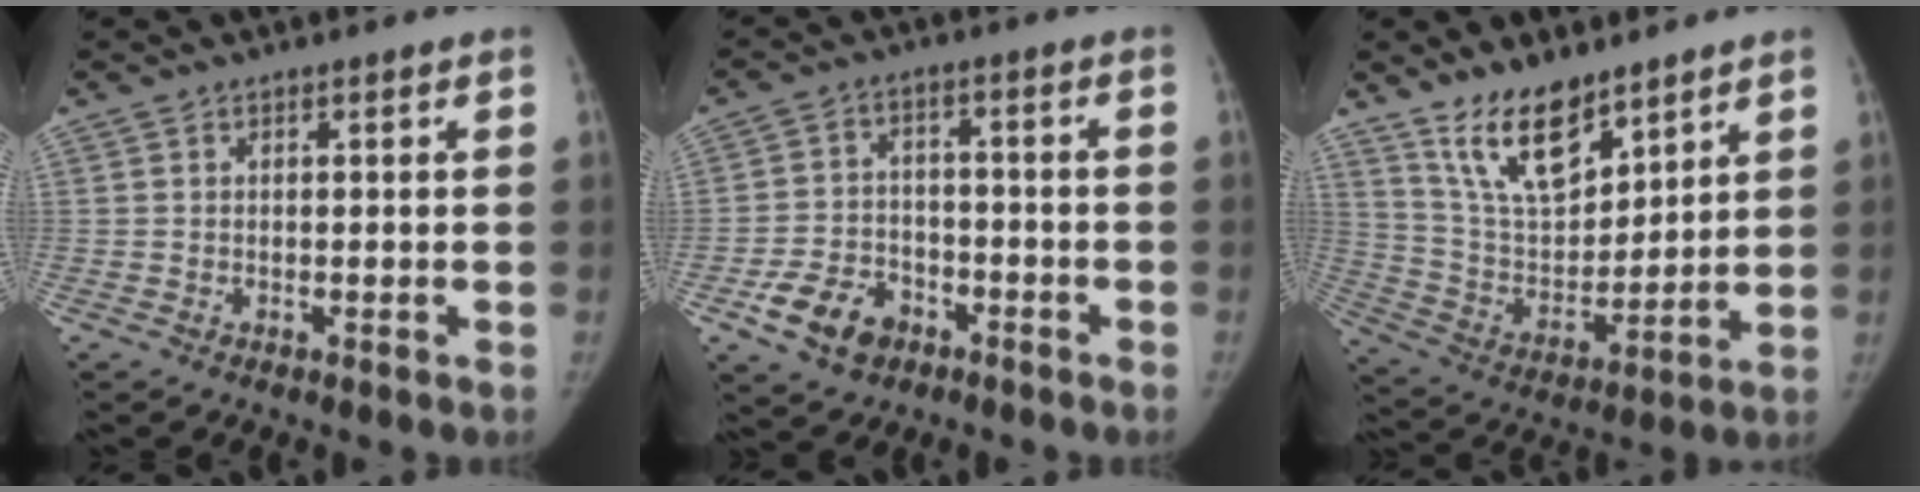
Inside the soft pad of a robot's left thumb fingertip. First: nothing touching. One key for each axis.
{"total": 9.2, "fx": -4.9, "fy": 6.5, "fz": 4.4, "tx": -0.063, "ty": 0.026, "tz": -0.081}
{"total": 14.6, "fx": 10.5, "fy": 6.4, "fz": 7.9, "tx": -0.102, "ty": -0.069, "tz": 0.206}